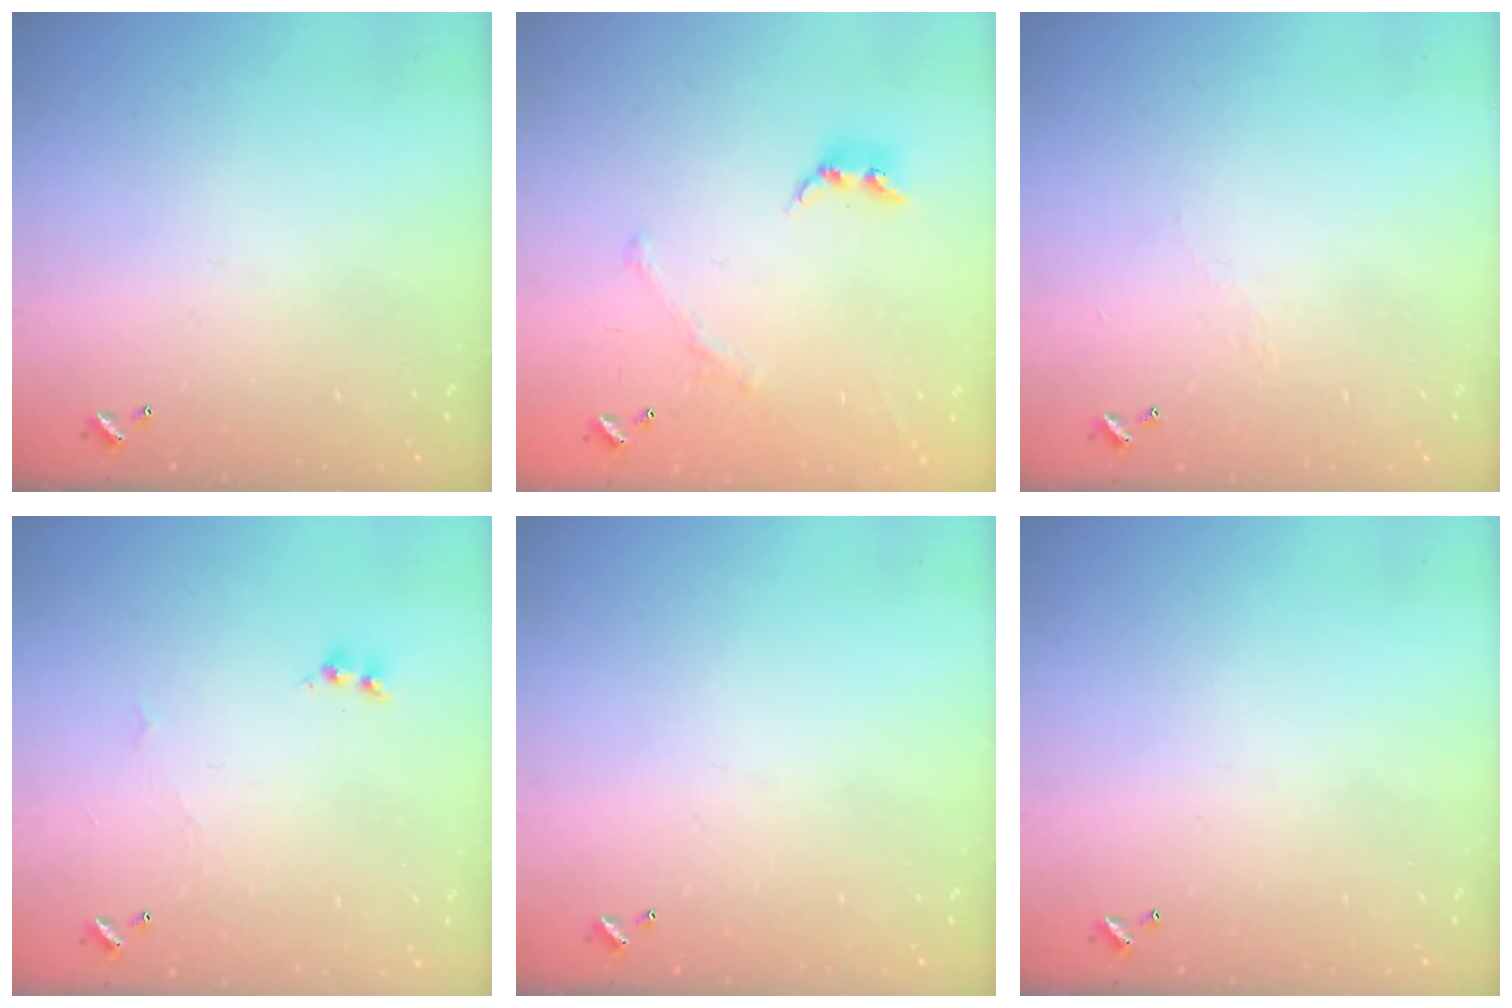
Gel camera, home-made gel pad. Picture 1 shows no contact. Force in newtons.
{"total": 2.3, "press": 2.0, "slide": 1.0}
{"total": 3.1, "press": 3.0, "slide": 0.6}
{"total": 1.6, "press": 1.5, "slide": 0.4}
{"total": 0.0}
{"total": 0.0}